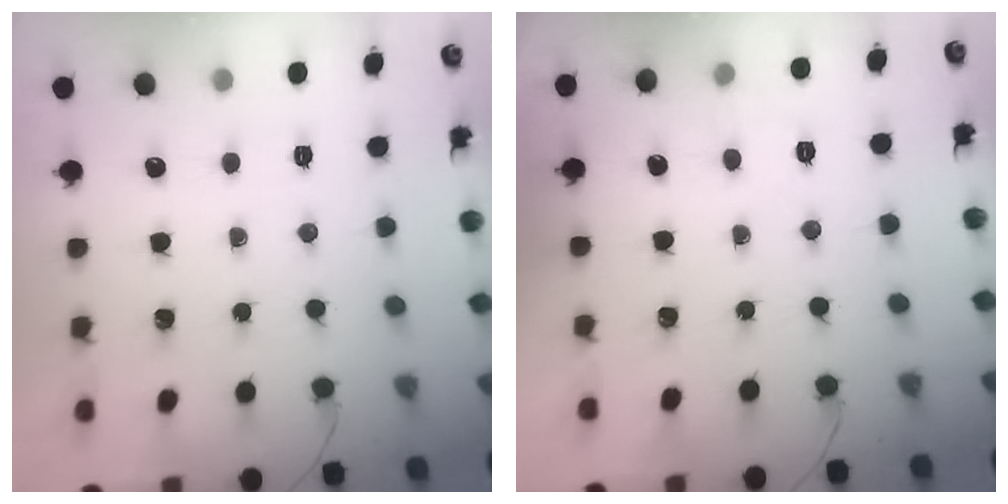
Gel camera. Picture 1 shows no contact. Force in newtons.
{"total": 6.5, "press": 6.4, "slide": 1.4}